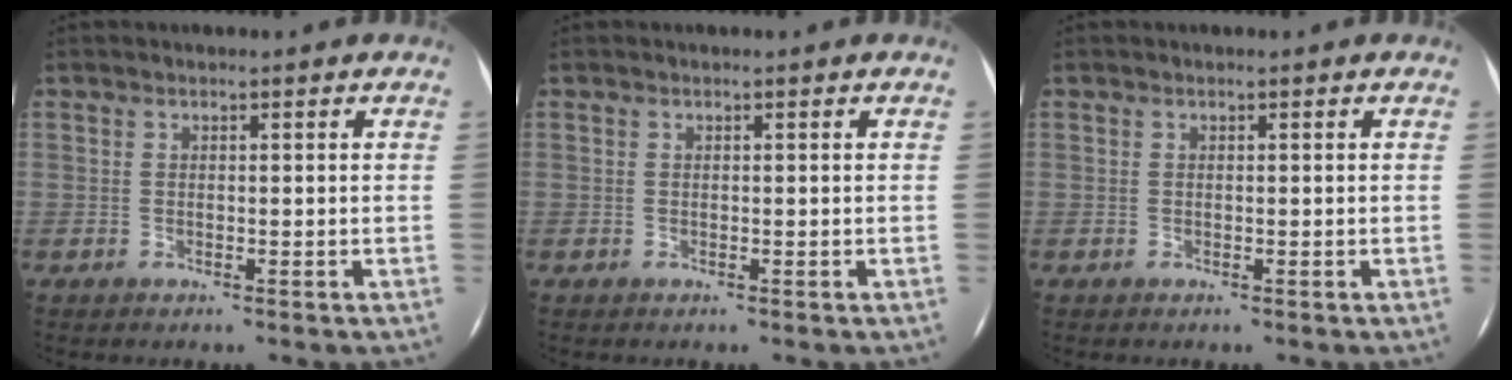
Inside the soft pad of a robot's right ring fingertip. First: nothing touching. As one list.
[{"total": 0.0}, {"total": 0.0}]